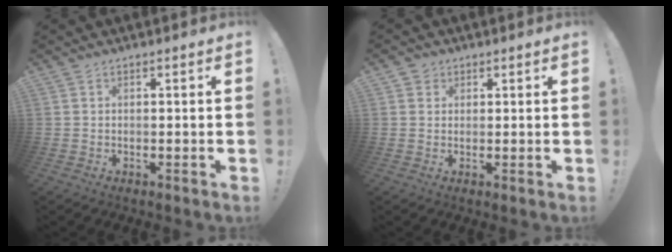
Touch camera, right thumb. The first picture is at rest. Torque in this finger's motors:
{"motor_torque": [-0.08, 0.31, 0.14, -0.29, 0.00]}